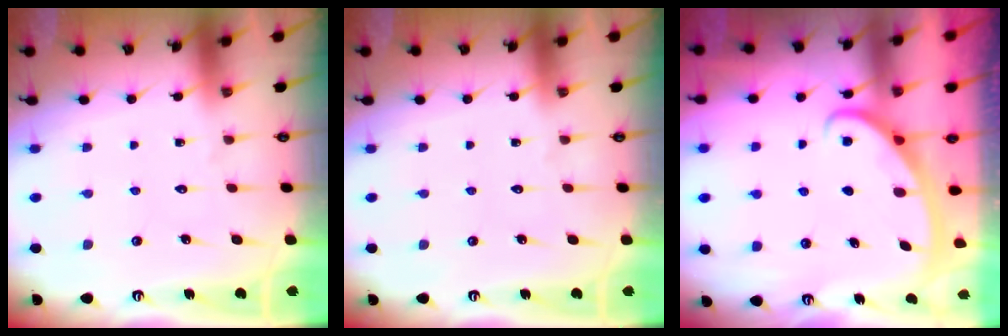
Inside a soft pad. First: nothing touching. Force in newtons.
{"total": 0.0}
{"total": 3.0, "press": 2.9, "slide": 0.4}